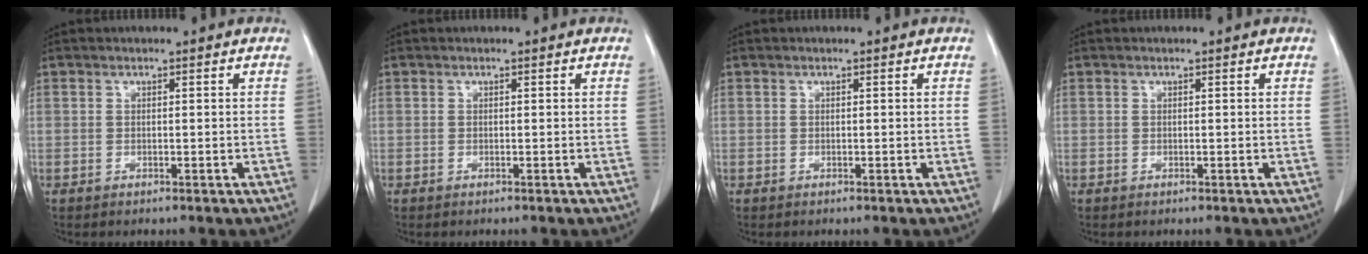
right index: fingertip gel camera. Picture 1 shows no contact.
{"total": 0.0}
{"total": 0.0}
{"total": 0.0}